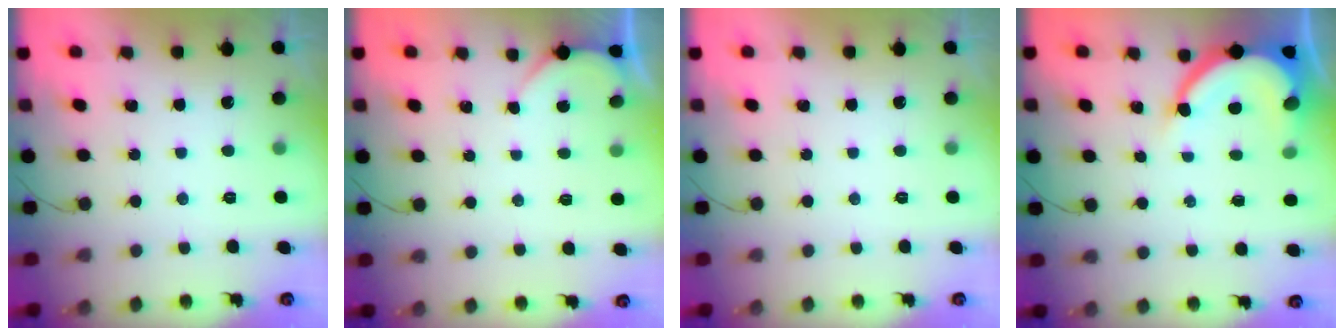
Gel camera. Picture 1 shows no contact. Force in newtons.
{"total": 1.8, "press": 1.8, "slide": 0.2}
{"total": 0.0}
{"total": 10.2, "press": 10.1, "slide": 0.9}